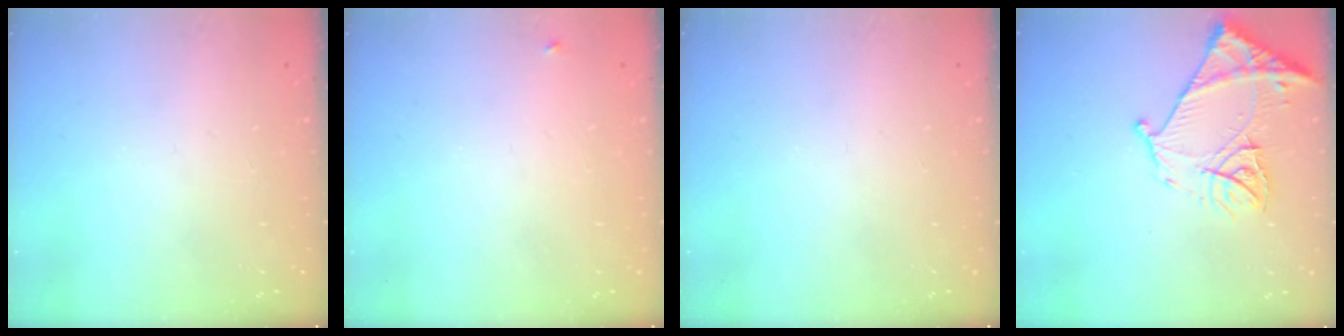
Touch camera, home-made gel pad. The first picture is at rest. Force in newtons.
{"total": 3.5, "press": 3.4, "slide": 0.5}
{"total": 0.0}
{"total": 15.0, "press": 14.9, "slide": 1.6}